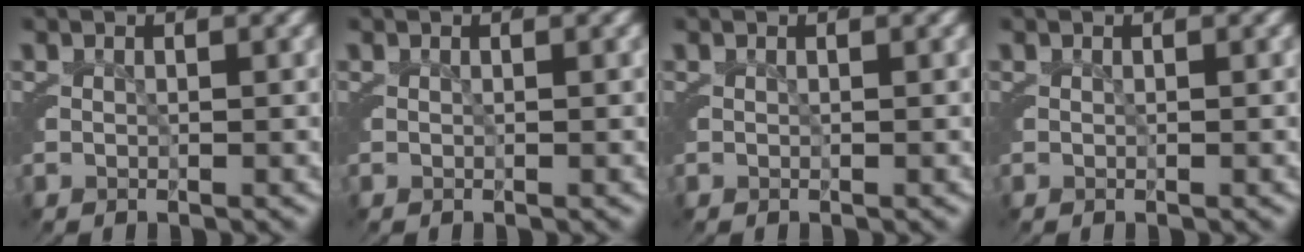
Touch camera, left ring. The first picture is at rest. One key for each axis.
{"total": 0.0}
{"total": 0.0}
{"total": 0.0}